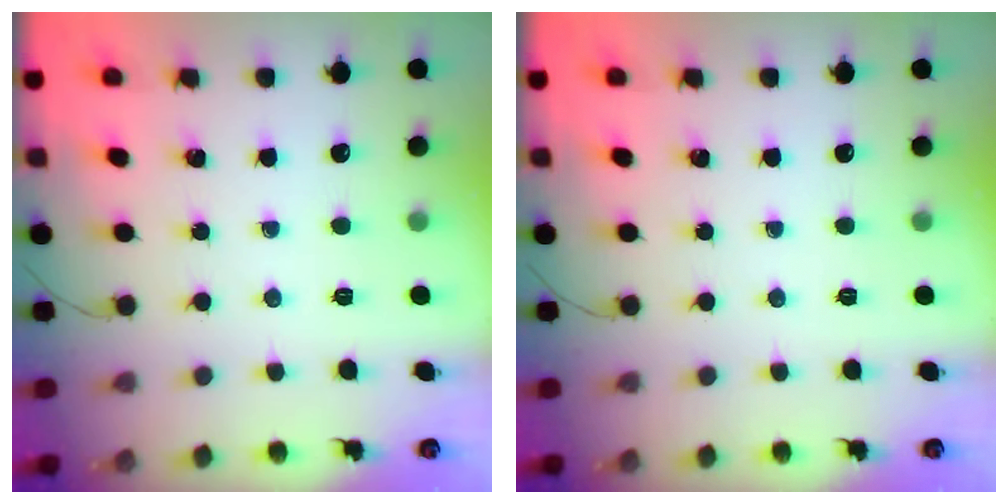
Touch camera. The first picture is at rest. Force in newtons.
{"total": 0.0}